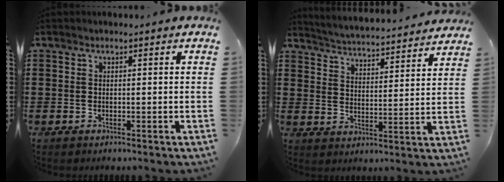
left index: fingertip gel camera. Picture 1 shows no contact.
{"total": 3.8, "force": [3.7, -0.6, 0.0], "torque": [-0.024, -0.039, 0.058]}